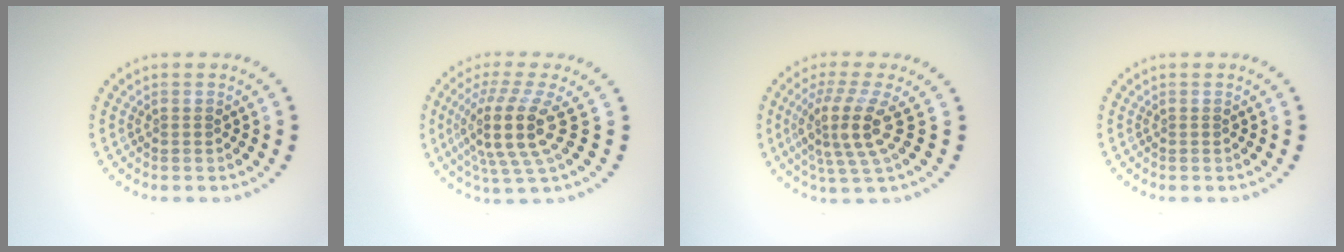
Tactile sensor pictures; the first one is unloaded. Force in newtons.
{"total": 4.9, "press": 3.7, "slide": 3.2}
{"total": 4.3, "press": 3.2, "slide": 2.8}
{"total": 0.0}